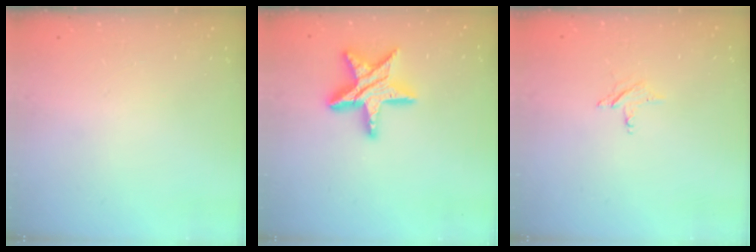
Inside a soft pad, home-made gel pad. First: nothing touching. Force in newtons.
{"total": 16.8, "press": 16.8, "slide": 1.1}
{"total": 2.4, "press": 2.4, "slide": 0.2}